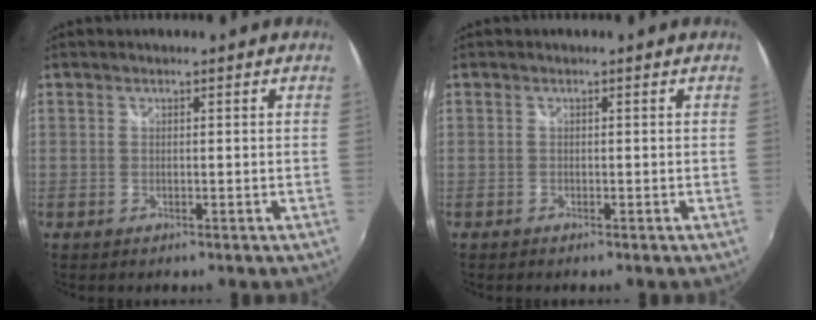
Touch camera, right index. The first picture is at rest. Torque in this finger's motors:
{"motor_torque": [-2.13, -0.01, -1.06, -0.21]}